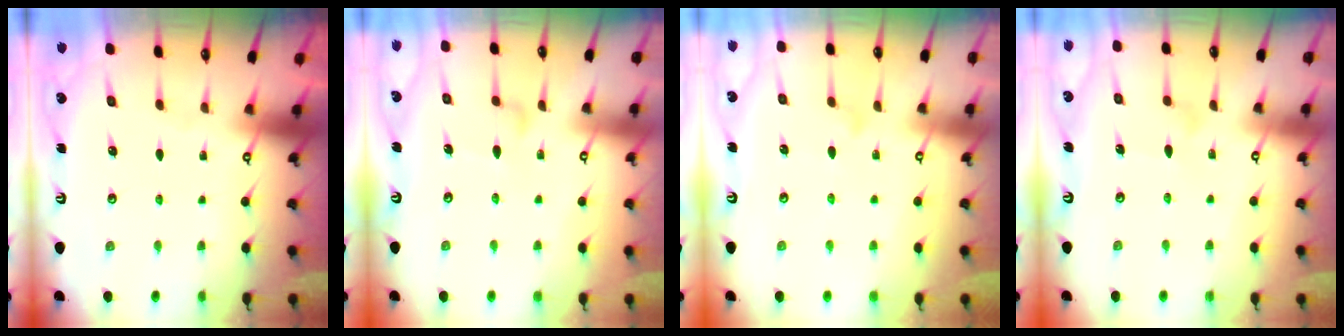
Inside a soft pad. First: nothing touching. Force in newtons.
{"total": 6.9, "press": 6.9, "slide": 0.3}
{"total": 7.6, "press": 7.6, "slide": 0.5}
{"total": 6.7, "press": 6.7, "slide": 0.4}